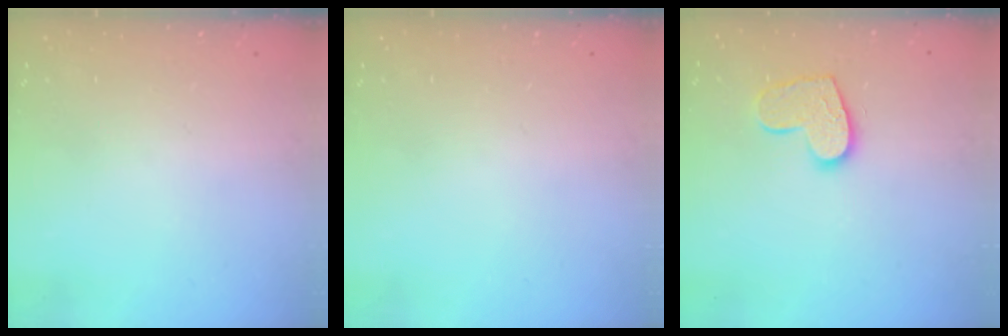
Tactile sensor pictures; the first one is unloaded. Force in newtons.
{"total": 0.0}
{"total": 11.7, "press": 11.7, "slide": 0.8}